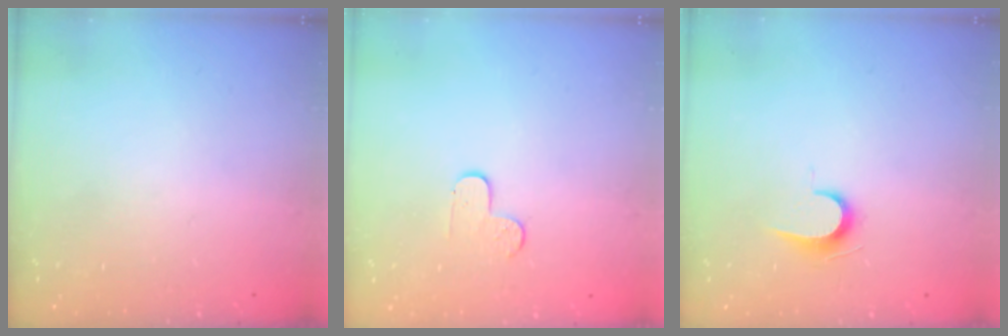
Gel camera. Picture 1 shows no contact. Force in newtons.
{"total": 3.7, "press": 3.6, "slide": 0.4}
{"total": 6.1, "press": 6.0, "slide": 0.6}